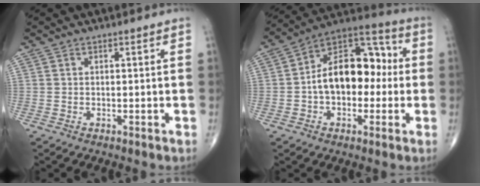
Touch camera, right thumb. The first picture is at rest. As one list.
[{"total": 16.9, "force": [-0.4, 10.6, 13.1], "torque": [-0.174, 0.048, -0.017]}]